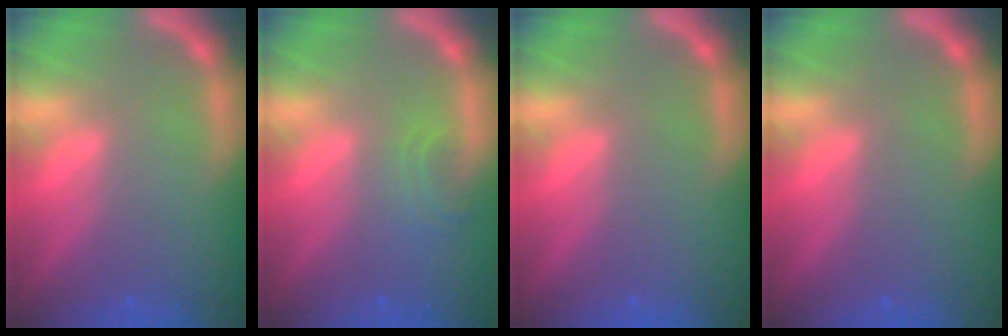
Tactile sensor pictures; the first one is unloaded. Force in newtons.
{"total": 1.9}
{"total": 0.0}
{"total": 0.0}